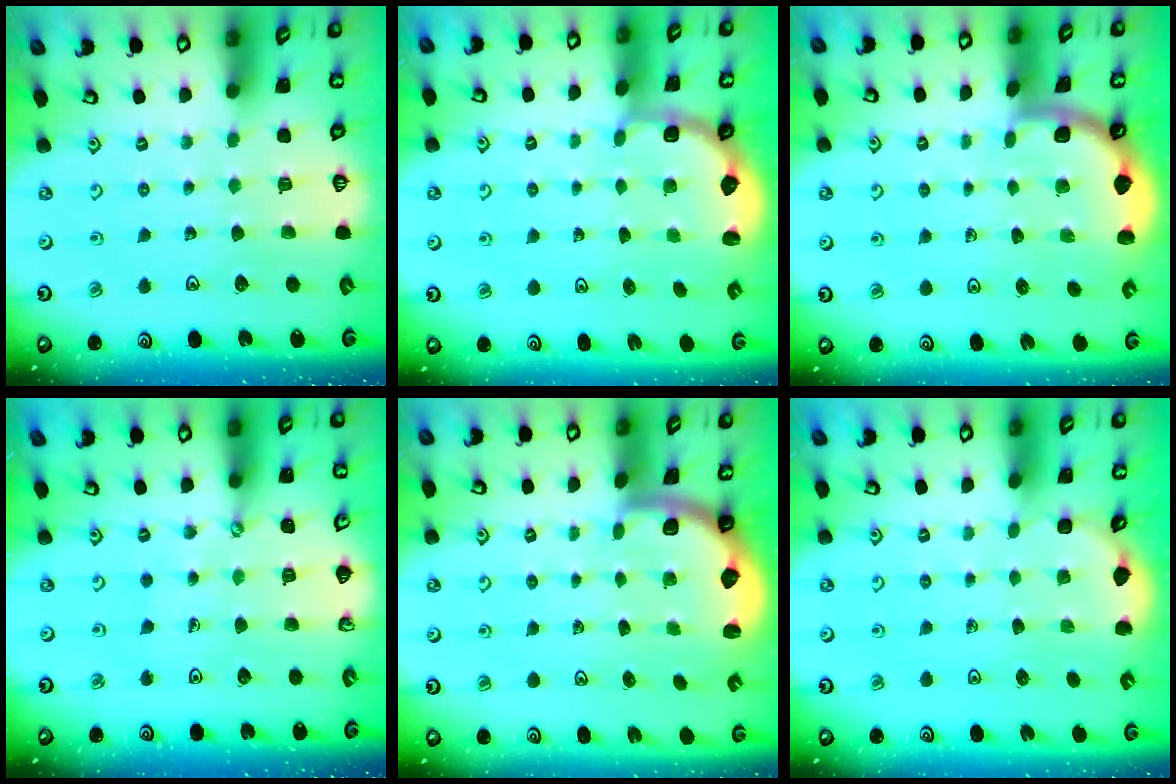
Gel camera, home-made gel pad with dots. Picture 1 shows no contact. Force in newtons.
{"total": 2.7, "press": 2.3, "slide": 1.5}
{"total": 1.7, "press": 1.6, "slide": 0.1}
{"total": 1.7, "press": 1.7, "slide": 0.1}
{"total": 1.9, "press": 1.8, "slide": 0.5}
{"total": 2.2, "press": 1.7, "slide": 1.3}